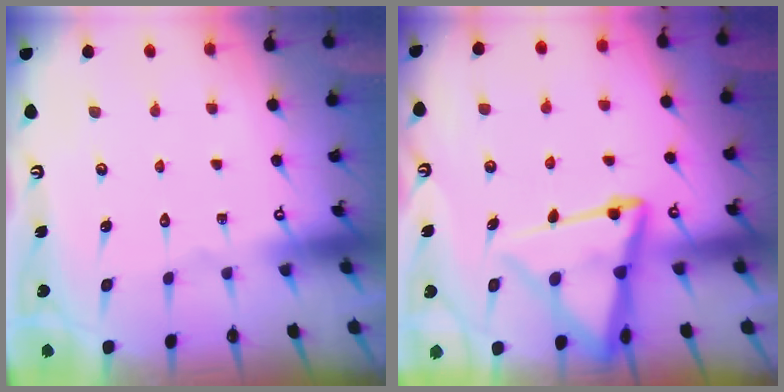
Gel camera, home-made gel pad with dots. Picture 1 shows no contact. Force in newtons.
{"total": 12.0, "press": 11.9, "slide": 1.2}